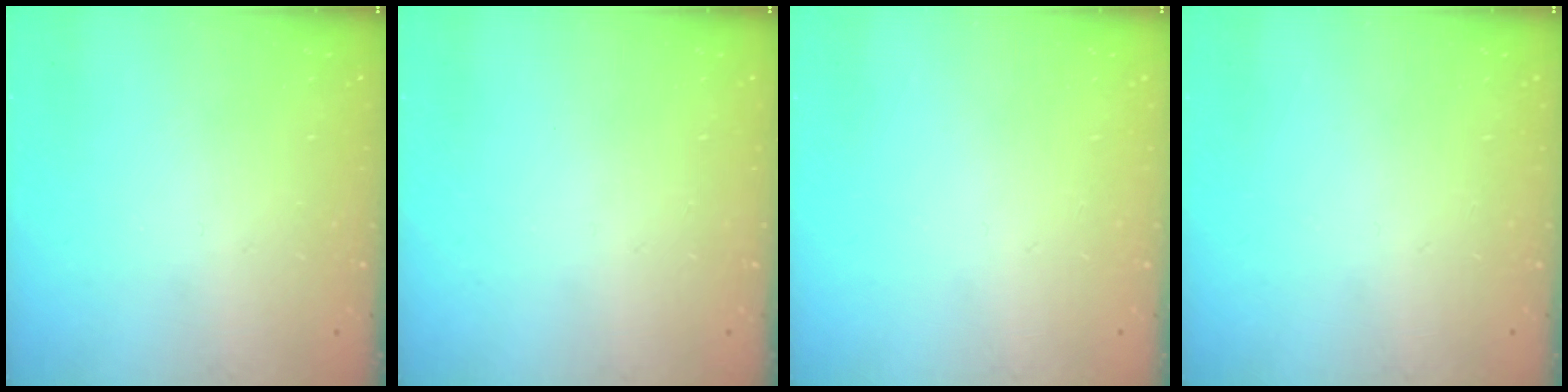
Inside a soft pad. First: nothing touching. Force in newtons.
{"total": 0.0}
{"total": 0.0}
{"total": 0.0}